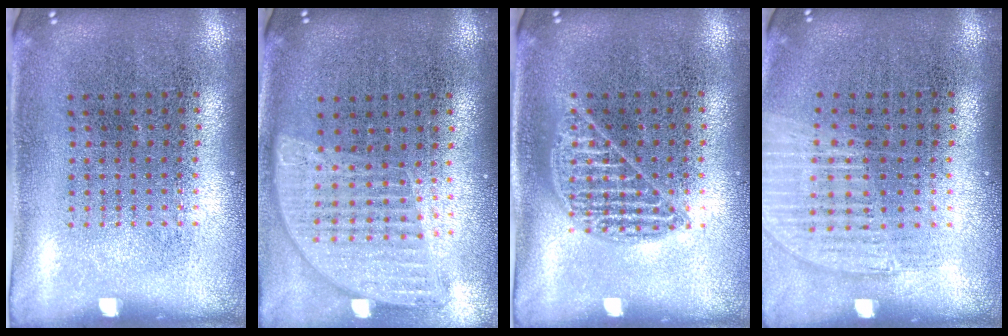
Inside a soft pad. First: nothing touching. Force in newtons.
{"total": 1.1, "press": 1.1, "slide": 0.3}
{"total": 0.9, "press": 0.9, "slide": 0.1}
{"total": 1.2, "press": 1.1, "slide": 0.4}